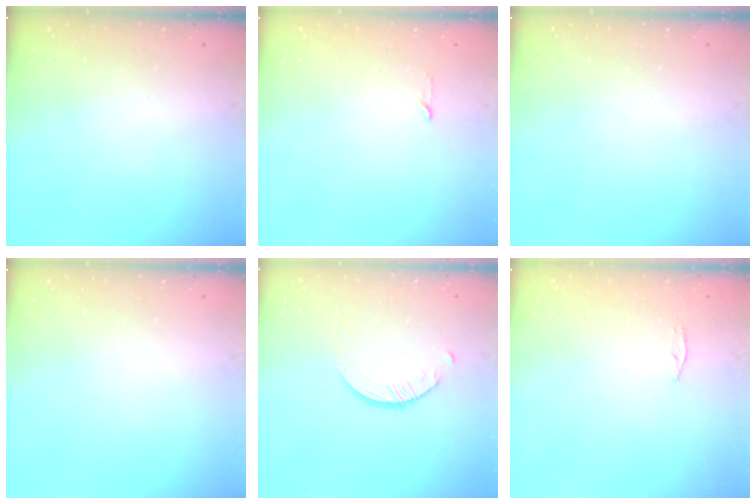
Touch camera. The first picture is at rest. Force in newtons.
{"total": 2.3, "press": 2.2, "slide": 0.3}
{"total": 0.0}
{"total": 0.0}
{"total": 1.6, "press": 1.6, "slide": 0.2}
{"total": 3.8, "press": 3.7, "slide": 0.5}